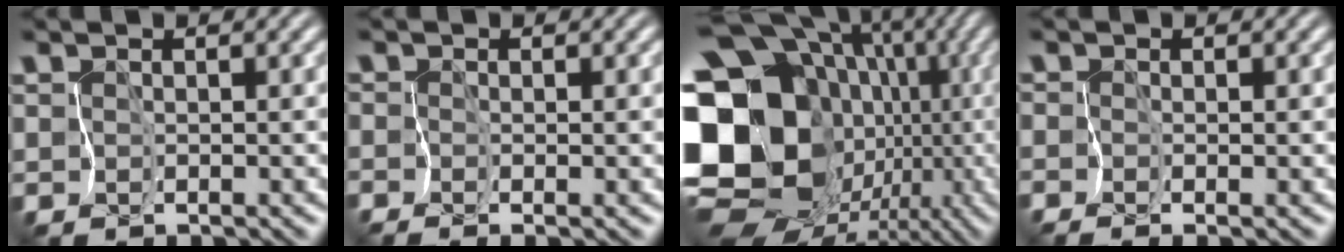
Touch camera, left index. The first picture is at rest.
{"total": 0.0}
{"total": 18.7, "force": [-0.4, 15.2, 11.0], "torque": [-0.205, 0.006, 0.013]}
{"total": 0.0}